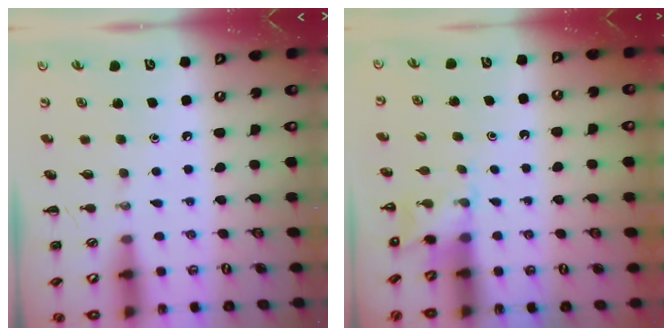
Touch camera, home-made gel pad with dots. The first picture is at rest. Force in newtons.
{"total": 3.0, "press": 2.8, "slide": 1.0}